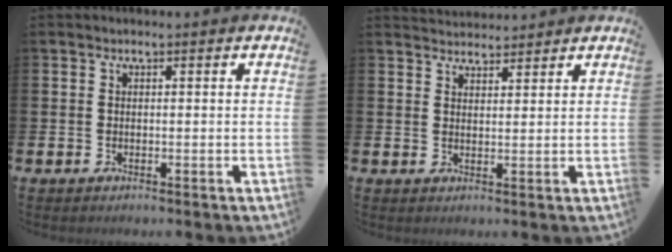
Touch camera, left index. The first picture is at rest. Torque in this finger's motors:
{"motor_torque": [-0.98, -1.16, -0.89, -0.01]}